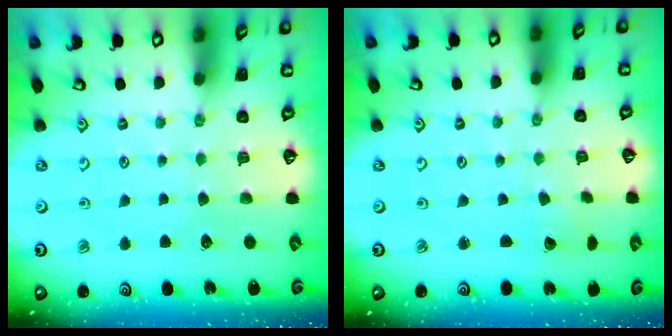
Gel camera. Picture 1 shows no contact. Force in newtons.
{"total": 1.5, "press": 1.5, "slide": 0.0}